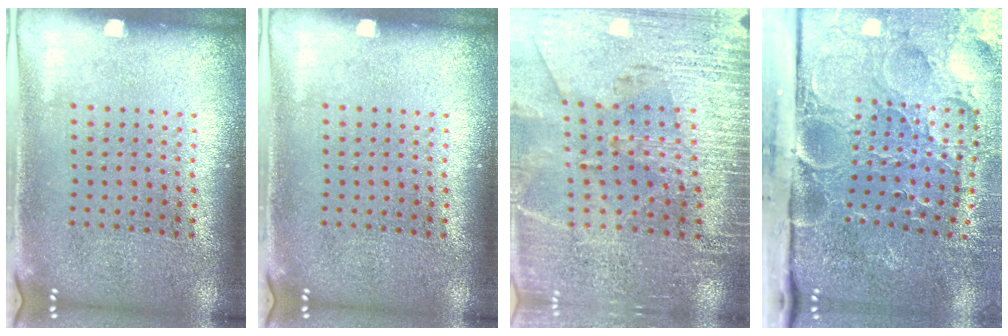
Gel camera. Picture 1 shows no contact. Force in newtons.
{"total": 0.0}
{"total": 3.0, "press": 2.9, "slide": 0.6}
{"total": 5.3, "press": 4.1, "slide": 3.4}